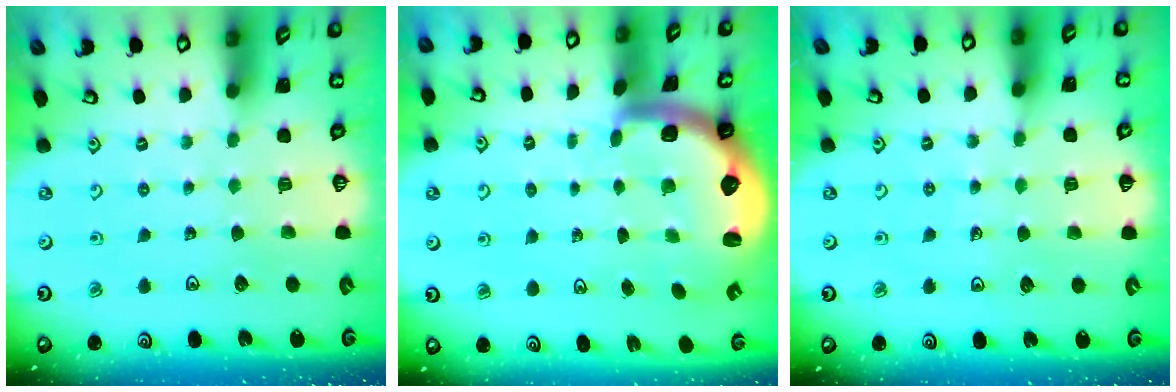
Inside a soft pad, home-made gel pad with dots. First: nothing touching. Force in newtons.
{"total": 2.9, "press": 2.6, "slide": 1.4}
{"total": 3.7, "press": 3.7, "slide": 0.5}